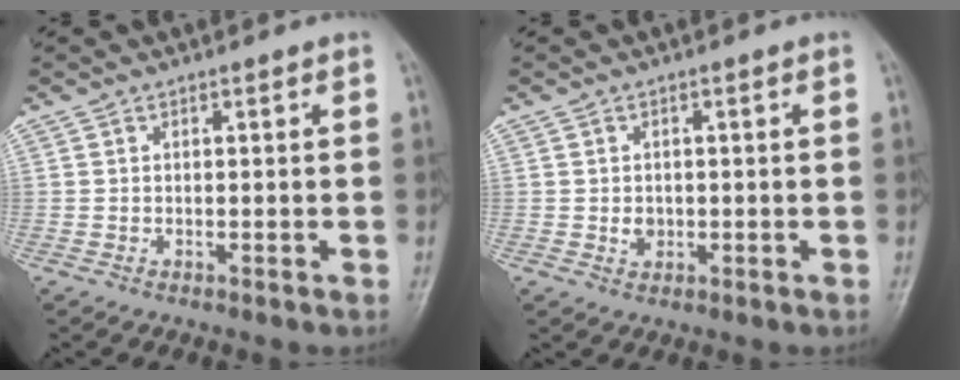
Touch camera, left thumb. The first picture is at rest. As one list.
[{"total": 2.2, "force": [-0.2, 1.8, 1.1], "torque": [-0.009, 0.002, 0.000]}]